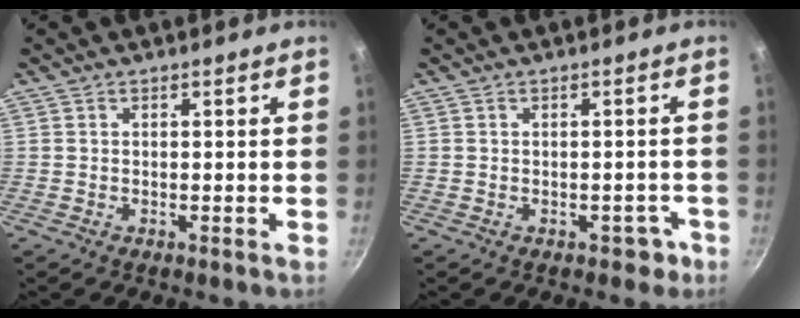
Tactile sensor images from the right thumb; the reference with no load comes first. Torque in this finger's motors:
{"motor_torque": [0.55, -0.19, -0.04, 0.01, 0.10]}